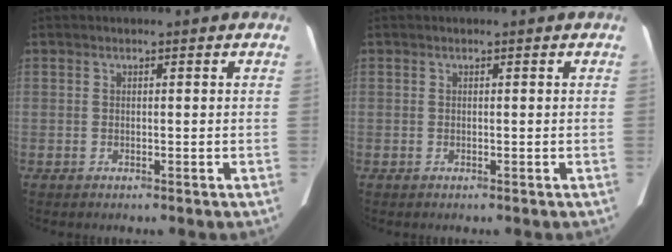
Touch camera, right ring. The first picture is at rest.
{"total": 0.0}